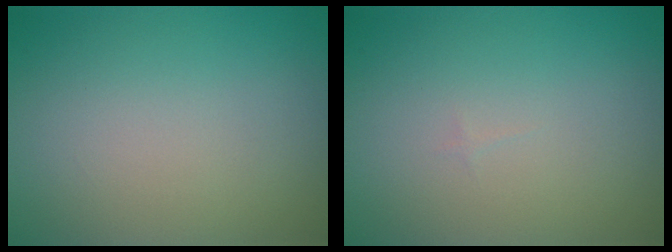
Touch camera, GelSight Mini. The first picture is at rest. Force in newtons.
{"total": 0.0}